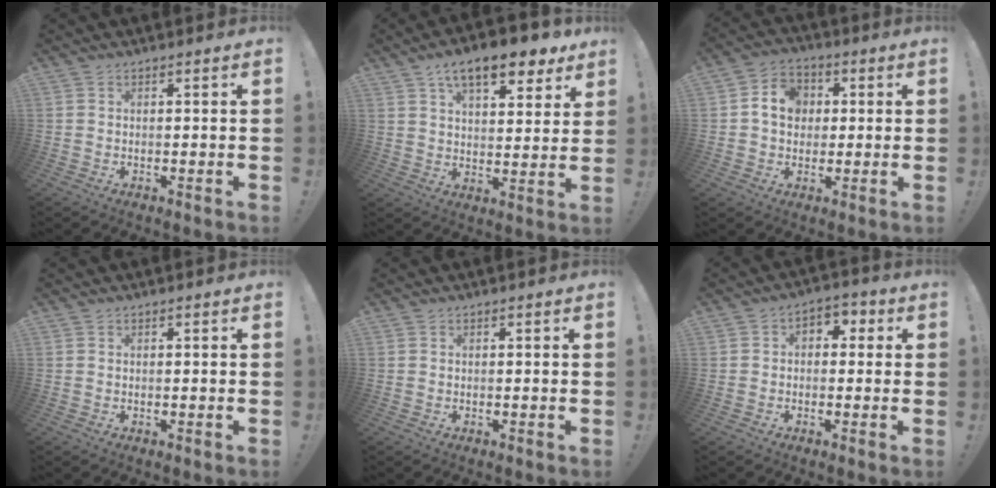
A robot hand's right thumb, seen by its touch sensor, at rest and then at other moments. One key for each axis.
{"total": 13.1, "fx": 8.4, "fy": 5.0, "fz": 8.8, "tx": -0.124, "ty": -0.050, "tz": 0.140}
{"total": 8.9, "fx": 1.3, "fy": 7.7, "fz": 4.3, "tx": -0.066, "ty": 0.012, "tz": 0.030}
{"total": 0.0}
{"total": 0.0}
{"total": 4.3, "fx": -0.9, "fy": 3.4, "fz": 2.4, "tx": -0.032, "ty": 0.019, "tz": -0.015}